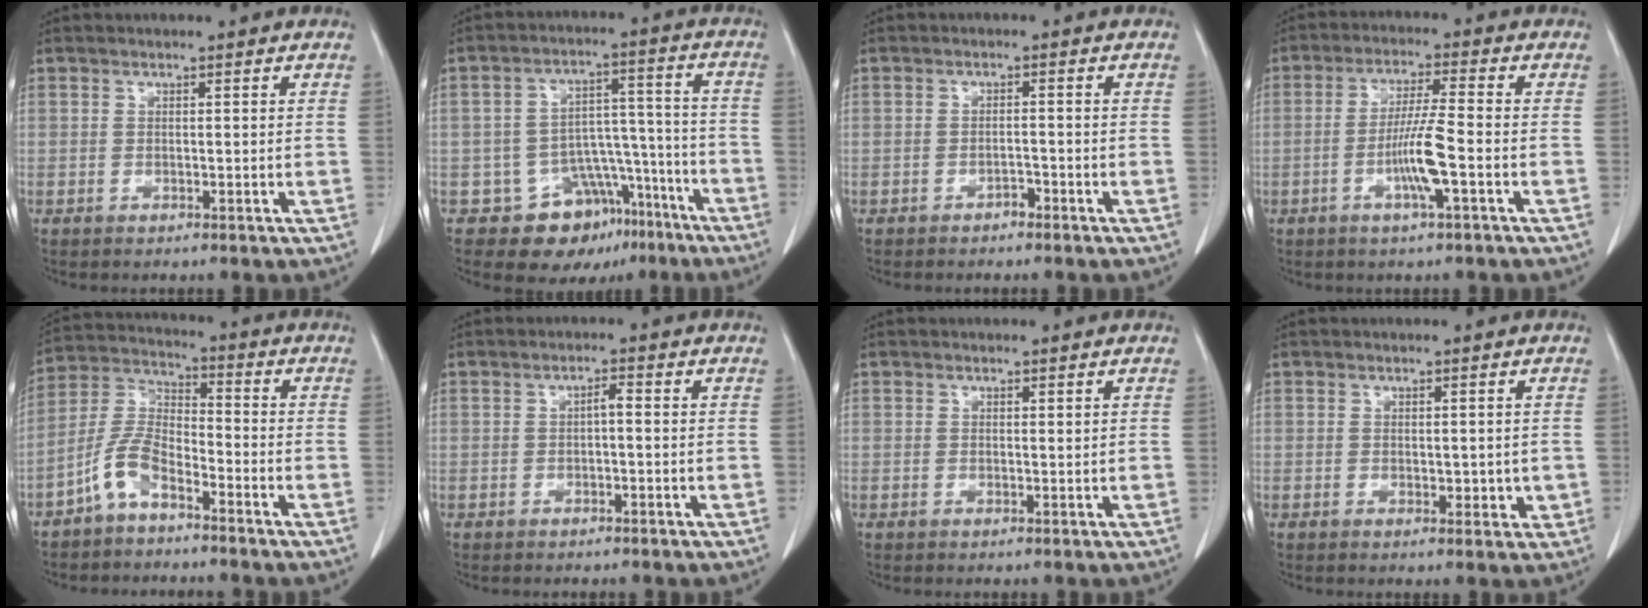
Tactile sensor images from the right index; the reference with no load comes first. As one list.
[{"total": 11.1, "force": [-7.2, 7.5, 4.0], "torque": [-0.034, 0.061, -0.097]}, {"total": 1.3, "force": [-1.1, 0.5, 0.6], "torque": [-0.008, 0.002, -0.016]}, {"total": 7.0, "force": [-2.2, -0.3, 6.7], "torque": [-0.129, -0.003, -0.042]}, {"total": 7.2, "force": [-4.7, 2.7, 4.7], "torque": [-0.116, 0.011, -0.102]}, {"total": 1.4, "force": [-0.1, 0.3, 1.4], "torque": [-0.022, 0.005, -0.003]}, {"total": 0.0}, {"total": 2.4, "force": [0.1, 1.5, 1.9], "torque": [-0.021, -0.004, 0.008]}]